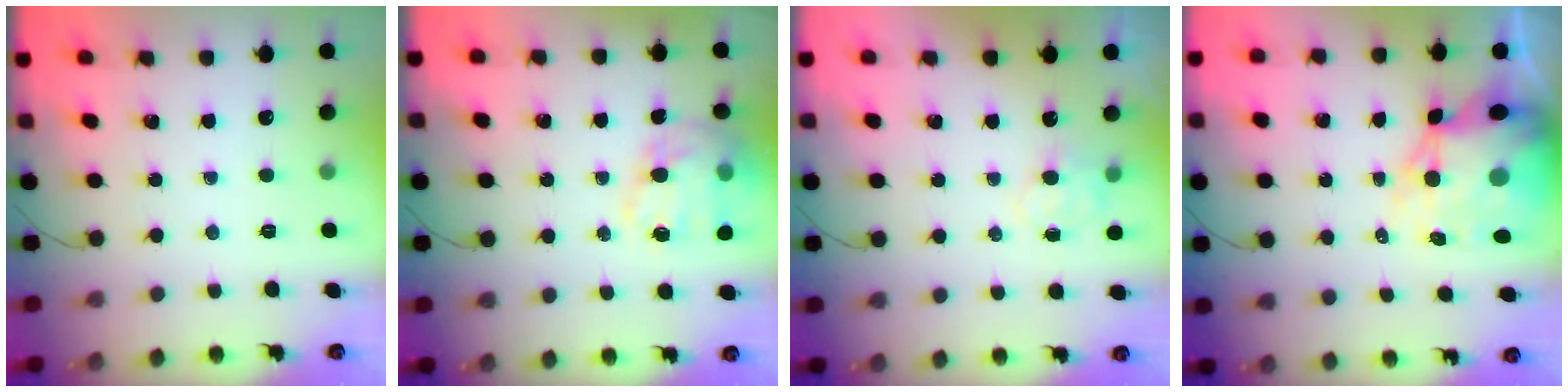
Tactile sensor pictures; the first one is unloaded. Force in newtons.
{"total": 18.1, "press": 17.7, "slide": 3.9}
{"total": 5.2, "press": 5.1, "slide": 0.8}
{"total": 15.5, "press": 14.9, "slide": 4.0}